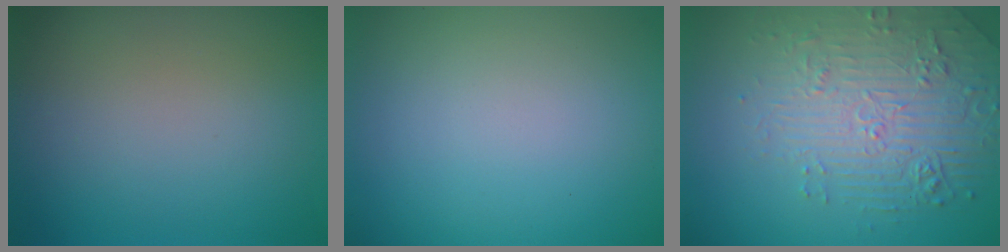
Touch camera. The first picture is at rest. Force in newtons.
{"total": 0.0}
{"total": 4.4, "press": 4.1, "slide": 1.5}